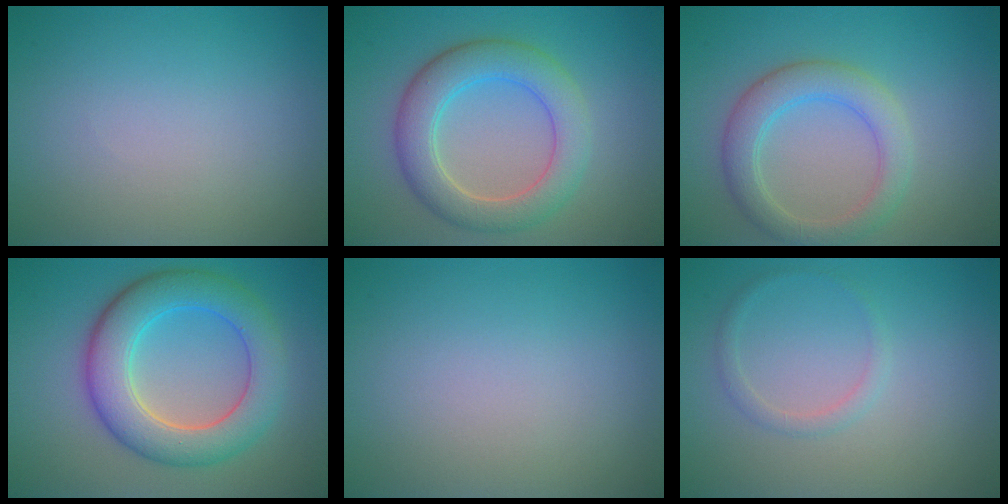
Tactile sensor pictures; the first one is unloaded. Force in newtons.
{"total": 5.7, "press": 5.6, "slide": 0.5}
{"total": 4.1, "press": 4.0, "slide": 0.3}
{"total": 7.4, "press": 7.4, "slide": 0.5}
{"total": 0.0}
{"total": 1.2, "press": 1.2, "slide": 0.2}